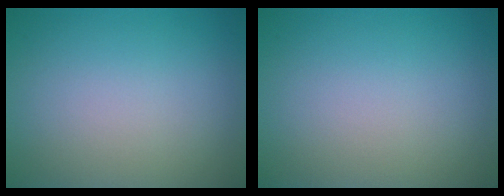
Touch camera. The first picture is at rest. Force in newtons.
{"total": 0.0}